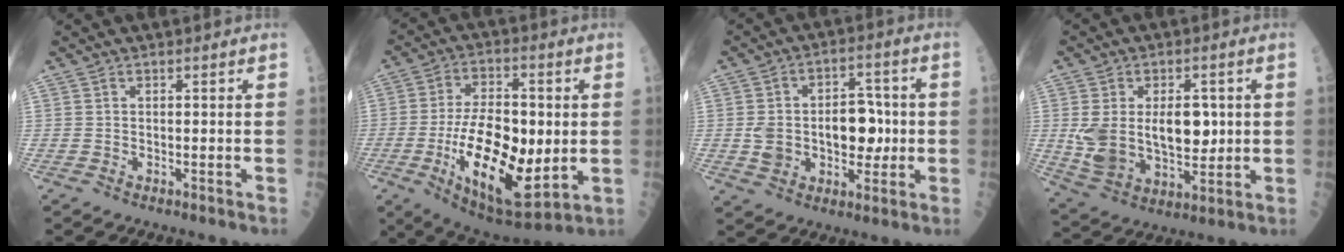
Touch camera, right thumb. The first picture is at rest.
{"total": 21.9, "force": [-2.9, 9.6, 19.5], "torque": [-0.327, -0.011, -0.031]}
{"total": 12.8, "force": [-0.4, 8.6, 9.5], "torque": [-0.108, 0.024, 0.001]}
{"total": 15.2, "force": [1.3, 9.1, 12.1], "torque": [-0.195, -0.008, 0.039]}